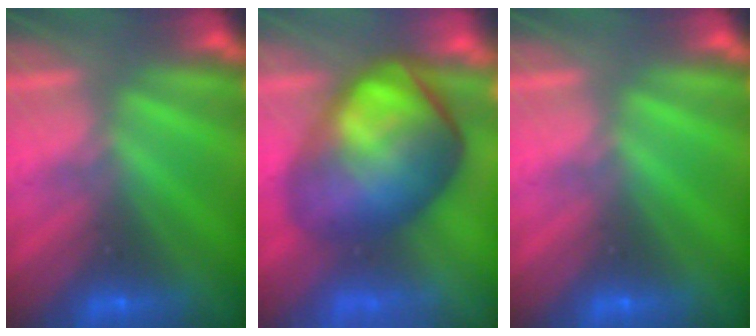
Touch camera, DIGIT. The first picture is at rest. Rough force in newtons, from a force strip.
{"total": 7.1}
{"total": 0.0}